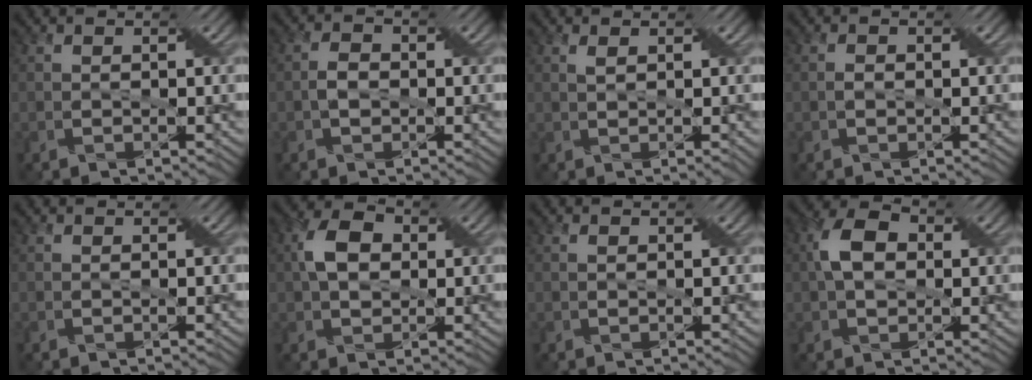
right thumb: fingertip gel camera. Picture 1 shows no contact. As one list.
[{"total": 1.9, "force": [-0.5, 1.4, 1.2], "torque": [-0.023, 0.003, -0.012]}, {"total": 1.5, "force": [0.6, 0.0, 1.4], "torque": [-0.026, 0.007, 0.010]}, {"total": 0.8, "force": [-0.3, 0.6, 0.5], "torque": [-0.008, 0.002, -0.006]}, {"total": 0.0}, {"total": 5.2, "force": [0.7, 3.8, 3.6], "torque": [-0.074, 0.010, 0.005]}, {"total": 0.5, "force": [0.2, 0.3, 0.4], "torque": [-0.007, 0.002, 0.005]}, {"total": 5.9, "force": [0.6, 4.1, 4.2], "torque": [-0.091, 0.010, 0.002]}]